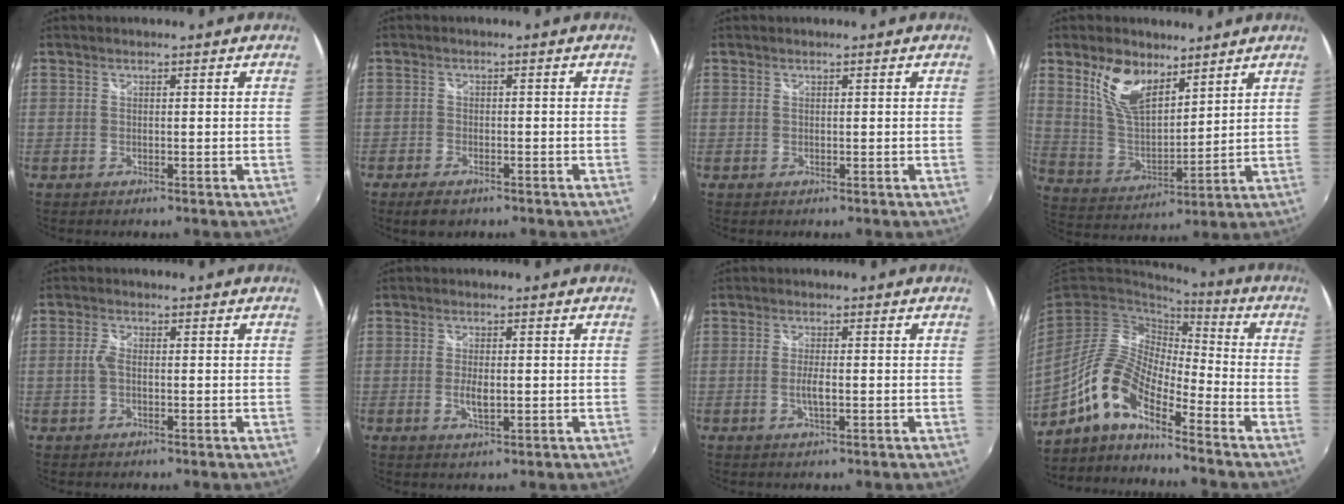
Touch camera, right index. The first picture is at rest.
{"total": 4.1, "force": [-2.9, 2.1, 2.1], "torque": [-0.054, -0.010, -0.049]}
{"total": 0.0}
{"total": 11.8, "force": [7.2, 5.7, 7.5], "torque": [-0.149, 0.008, 0.146]}
{"total": 2.7, "force": [-0.3, 1.4, 2.3], "torque": [-0.052, 0.003, -0.007]}
{"total": 3.6, "force": [-0.6, 1.6, 3.2], "torque": [-0.061, -0.005, -0.008]}
{"total": 2.8, "force": [-0.6, 0.5, 2.7], "torque": [-0.052, -0.003, -0.011]}
{"total": 11.5, "force": [-7.4, 3.7, 7.9], "torque": [-0.157, 0.010, -0.155]}